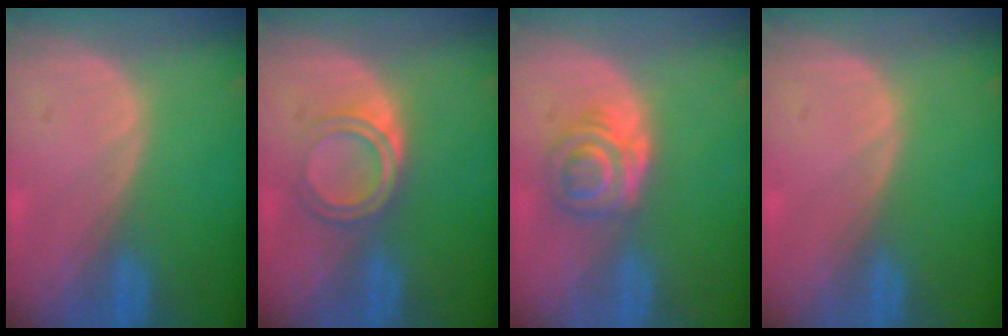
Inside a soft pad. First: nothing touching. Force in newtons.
{"total": 4.2, "press": 4.2, "slide": 0.3}
{"total": 6.4, "press": 5.3, "slide": 3.6}
{"total": 0.0}